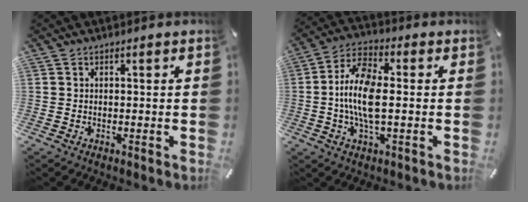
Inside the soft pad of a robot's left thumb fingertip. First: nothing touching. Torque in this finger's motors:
{"motor_torque": [0.71, 1.03, 0.50, -0.22, 0.22]}